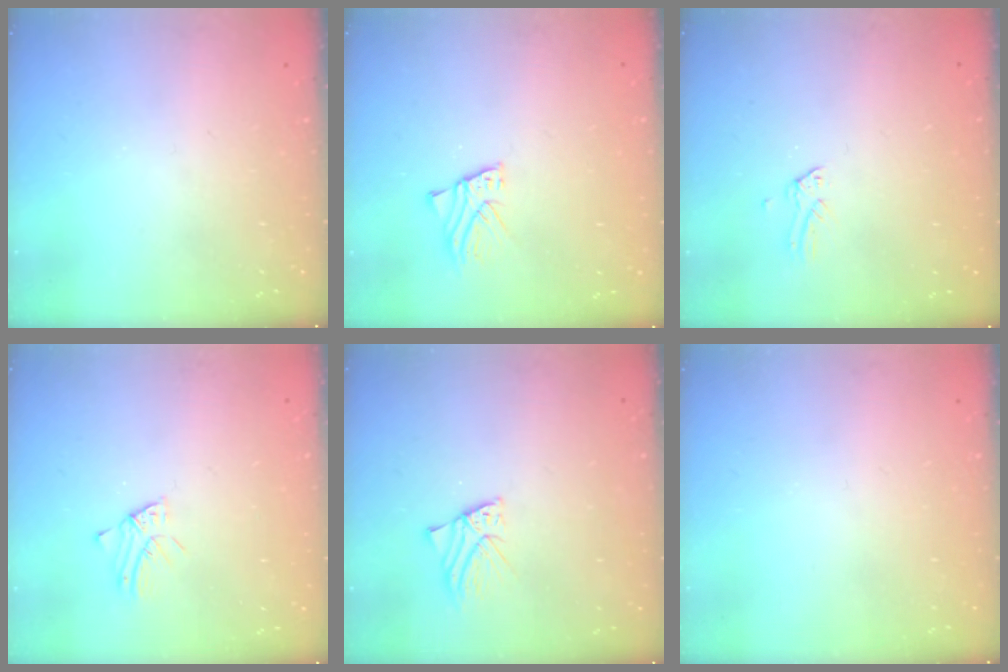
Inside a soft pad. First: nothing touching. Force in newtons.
{"total": 2.2, "press": 2.2, "slide": 0.1}
{"total": 0.0}
{"total": 1.6, "press": 1.6, "slide": 0.1}
{"total": 2.9, "press": 2.9, "slide": 0.2}
{"total": 0.0}